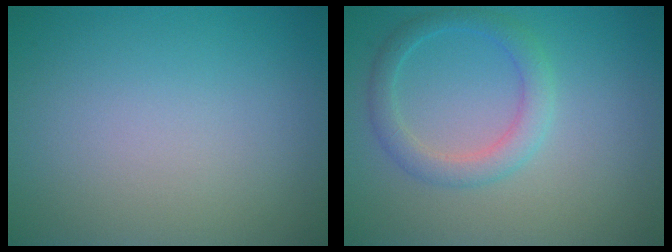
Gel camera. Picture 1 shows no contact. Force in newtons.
{"total": 2.7, "press": 2.7, "slide": 0.1}